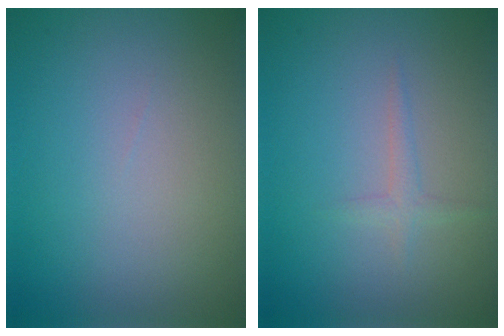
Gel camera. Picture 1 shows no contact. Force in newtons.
{"total": 1.1, "press": 1.1, "slide": 0.1}